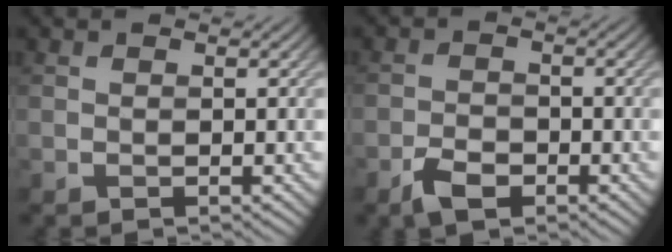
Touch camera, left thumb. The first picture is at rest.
{"total": 3.7, "force": [-2.4, 1.9, 2.1], "torque": [-0.041, -0.002, -0.050]}